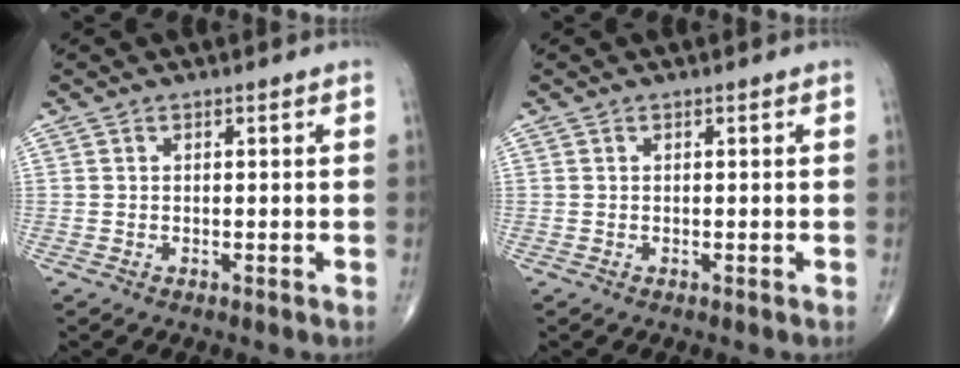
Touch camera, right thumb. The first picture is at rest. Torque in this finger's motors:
{"motor_torque": [0.00, 0.00, 0.00, 0.00, 0.00]}